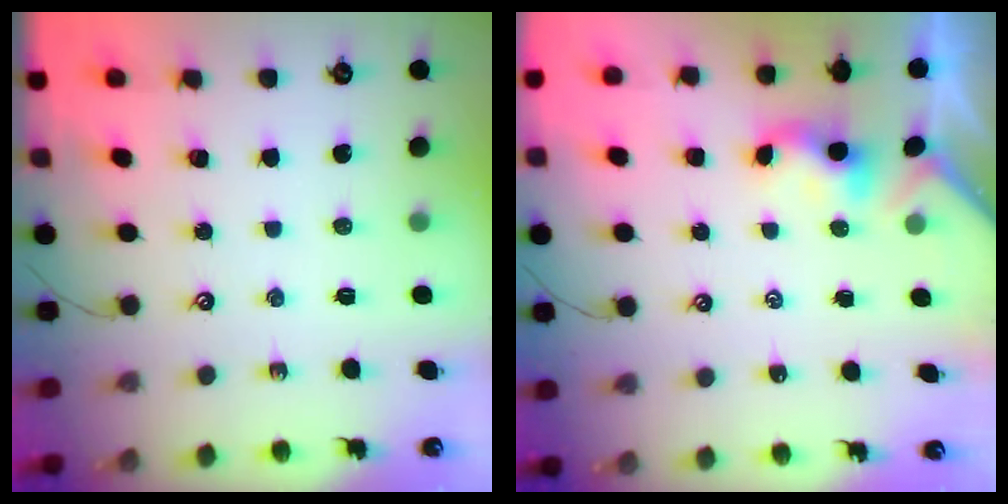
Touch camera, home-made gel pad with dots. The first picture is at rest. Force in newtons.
{"total": 0.9, "press": 0.9, "slide": 0.3}